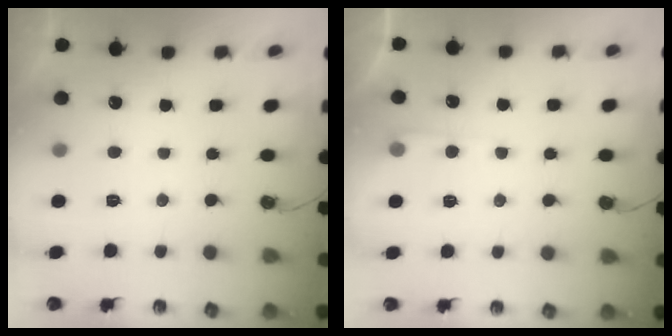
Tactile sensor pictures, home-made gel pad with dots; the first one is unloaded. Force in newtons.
{"total": 5.6, "press": 5.5, "slide": 0.7}